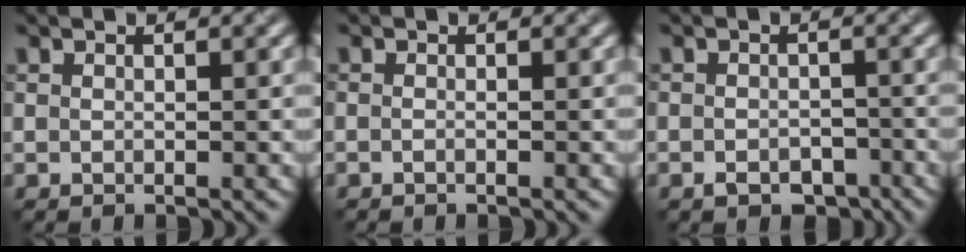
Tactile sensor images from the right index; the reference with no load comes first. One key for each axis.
{"total": 0.8, "fx": -0.8, "fy": 0.0, "fz": 0.3, "tx": -0.005, "ty": -0.002, "tz": -0.013}
{"total": 2.3, "fx": -2.0, "fy": 0.8, "fz": 0.6, "tx": -0.013, "ty": 0.001, "tz": -0.017}